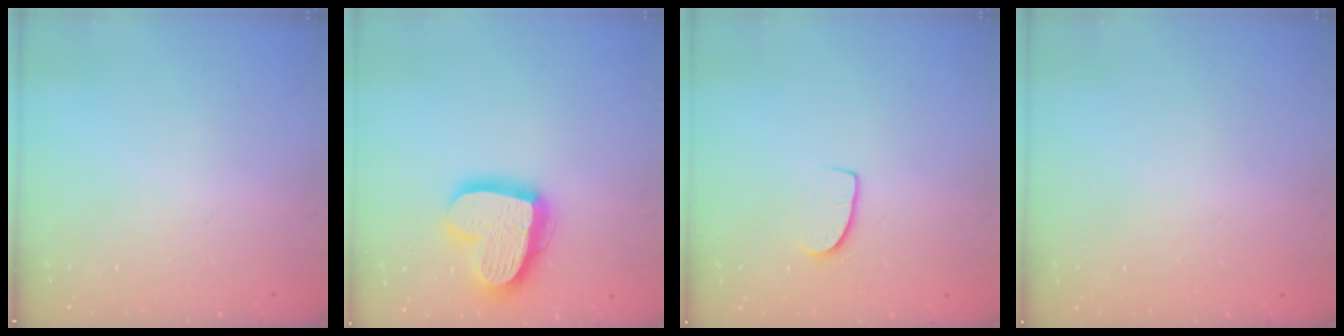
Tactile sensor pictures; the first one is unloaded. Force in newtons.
{"total": 18.0, "press": 17.9, "slide": 1.5}
{"total": 6.4, "press": 6.4, "slide": 0.6}
{"total": 0.0}